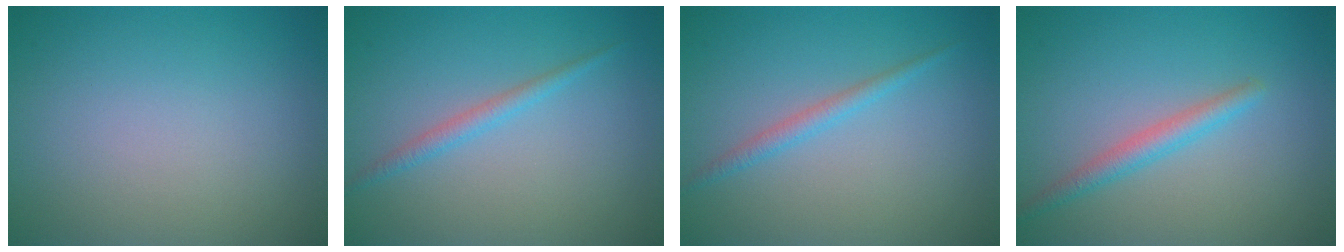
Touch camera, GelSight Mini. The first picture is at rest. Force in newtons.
{"total": 1.5, "press": 1.5, "slide": 0.1}
{"total": 1.5, "press": 1.5, "slide": 0.1}
{"total": 2.2, "press": 2.2, "slide": 0.0}